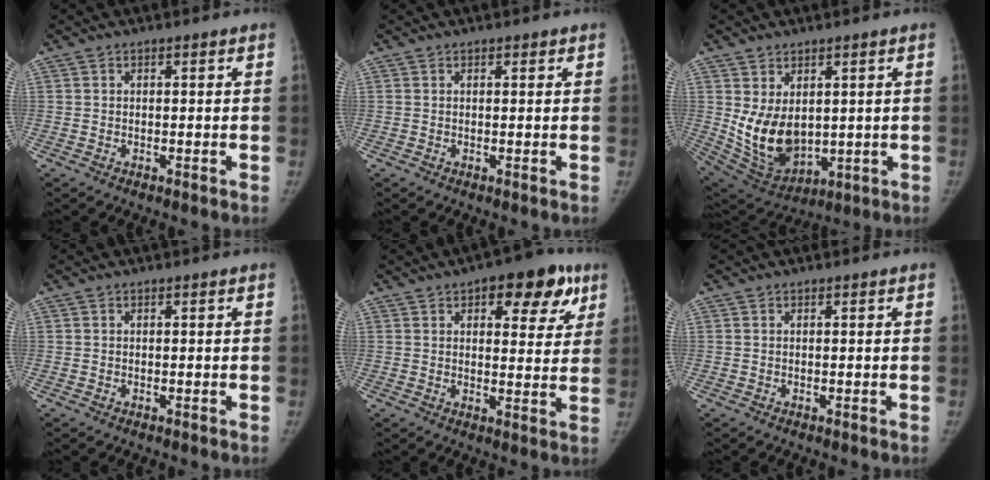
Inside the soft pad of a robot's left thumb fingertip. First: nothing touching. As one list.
[{"total": 0.5, "force": [0.3, 0.3, 0.3], "torque": [0.001, 0.000, 0.002]}, {"total": 11.8, "force": [1.1, 8.0, 8.6], "torque": [-0.133, -0.019, 0.054]}, {"total": 0.0}, {"total": 12.6, "force": [6.4, 6.1, 9.0], "torque": [-0.058, -0.013, 0.076]}, {"total": 0.0}]